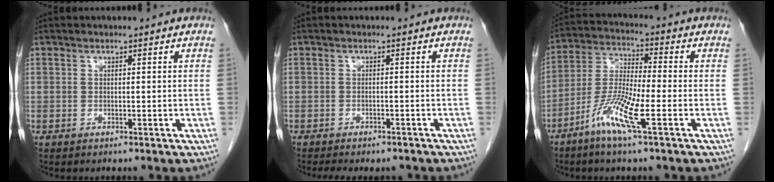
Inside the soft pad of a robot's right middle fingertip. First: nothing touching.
{"total": 6.5, "force": [-5.5, 2.3, 2.4], "torque": [-0.030, 0.000, -0.068]}
{"total": 9.3, "force": [-4.3, 0.3, 8.3], "torque": [-0.175, -0.009, -0.091]}